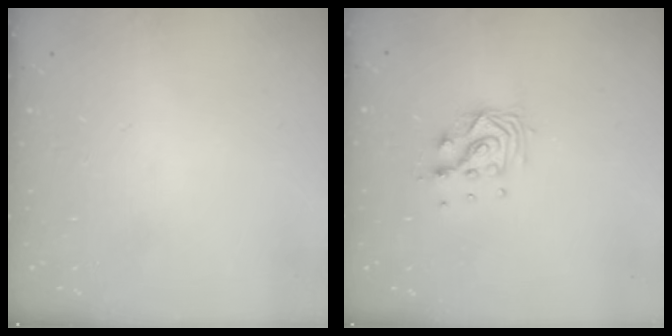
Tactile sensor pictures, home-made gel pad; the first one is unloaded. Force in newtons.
{"total": 9.6, "press": 9.5, "slide": 0.8}